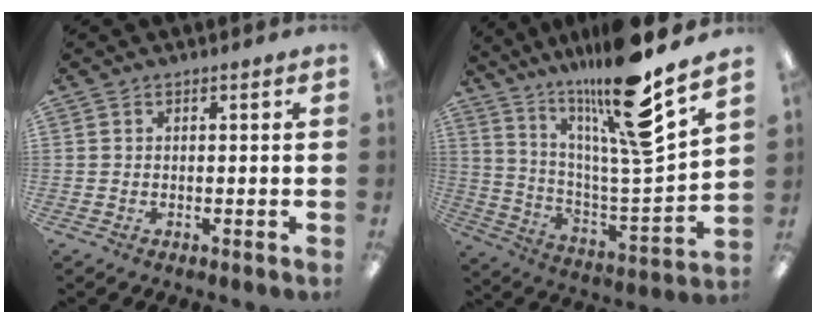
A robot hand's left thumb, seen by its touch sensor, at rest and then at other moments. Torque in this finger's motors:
{"motor_torque": [0.61, 0.41, 1.44, -1.33, 0.18]}